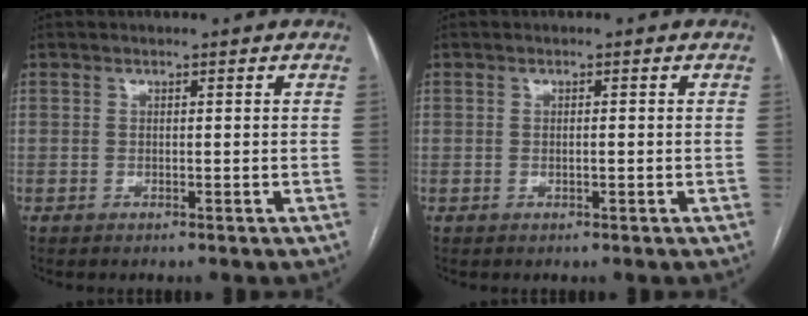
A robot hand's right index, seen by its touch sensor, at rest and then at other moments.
{"total": 0.7, "force": [-0.1, 0.1, 0.6], "torque": [-0.013, 0.000, 0.000]}